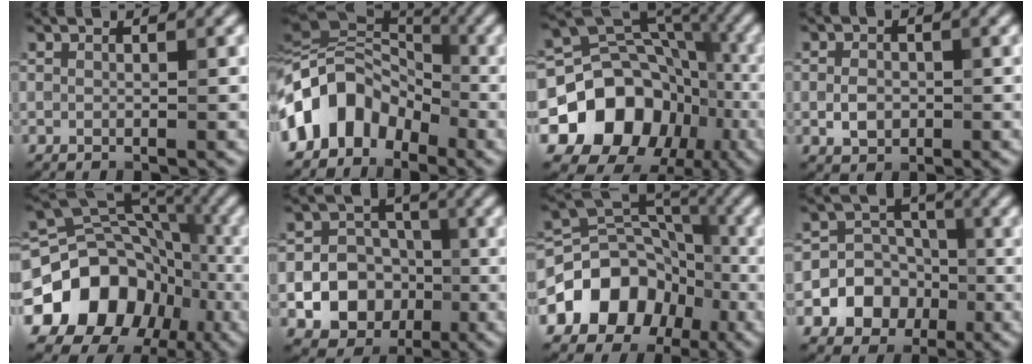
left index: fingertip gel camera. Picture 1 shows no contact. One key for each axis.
{"total": 8.7, "fx": -3.5, "fy": 6.1, "fz": 5.2, "tx": -0.087, "ty": 0.024, "tz": -0.085}
{"total": 15.9, "fx": -6.6, "fy": 12.6, "fz": 7.0, "tx": -0.124, "ty": -0.001, "tz": -0.129}
{"total": 2.0, "fx": -0.5, "fy": 1.4, "fz": 1.4, "tx": -0.026, "ty": 0.002, "tz": -0.011}
{"total": 18.3, "fx": -7.8, "fy": 14.9, "fz": 7.3, "tx": -0.140, "ty": -0.017, "tz": -0.141}
{"total": 11.7, "fx": -3.0, "fy": 10.6, "fz": 4.0, "tx": -0.071, "ty": -0.015, "tz": -0.056}
{"total": 10.0, "fx": -4.2, "fy": 7.7, "fz": 4.8, "tx": -0.078, "ty": 0.024, "tz": -0.088}
{"total": 6.8, "fx": -2.4, "fy": 6.0, "fz": 2.2, "tx": -0.014, "ty": 0.008, "tz": -0.067}